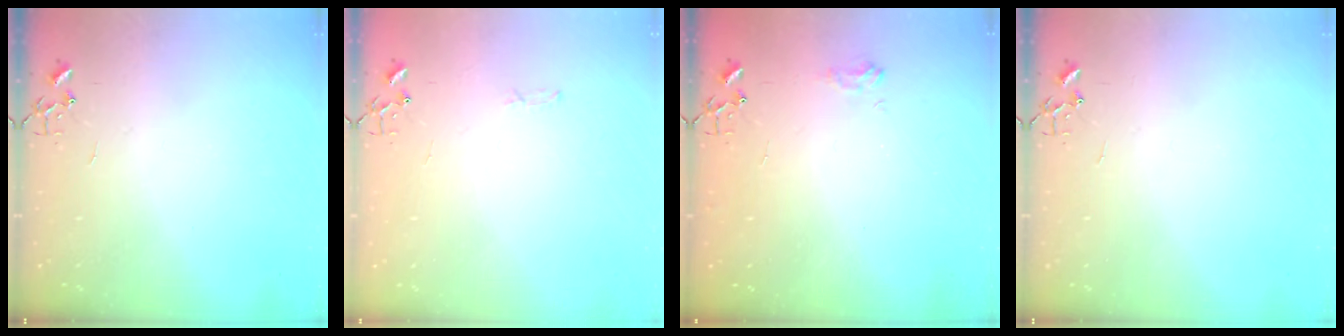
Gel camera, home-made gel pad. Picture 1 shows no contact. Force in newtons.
{"total": 2.8, "press": 2.8, "slide": 0.4}
{"total": 7.5, "press": 7.4, "slide": 0.8}
{"total": 0.0}